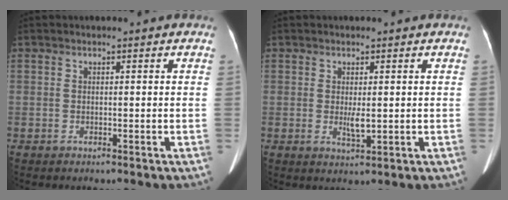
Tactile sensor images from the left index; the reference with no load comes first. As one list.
[{"total": 2.0, "force": [0.1, 0.5, 2.0], "torque": [-0.040, -0.007, 0.008]}]